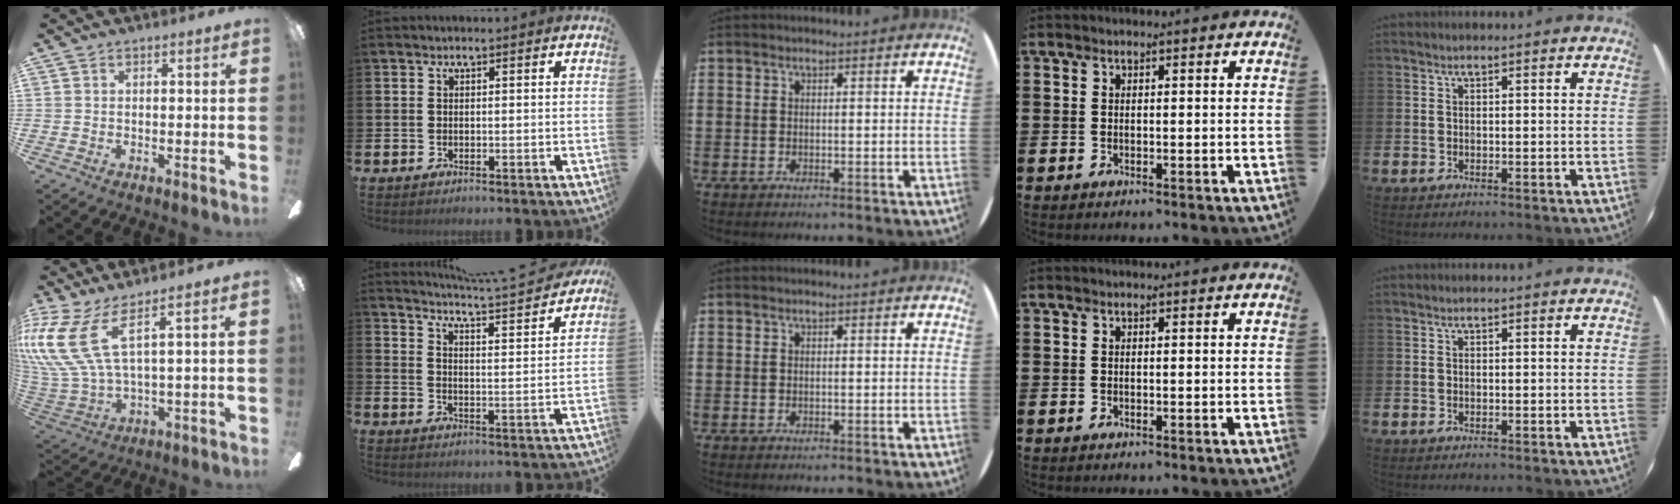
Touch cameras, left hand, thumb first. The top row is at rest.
{"thumb": {"total": 16.7, "force": [7.7, 6.9, 13.1], "torque": [-0.301, -0.035, 0.133]}, "index": {"total": 5.0, "force": [4.9, -0.7, 1.0], "torque": [-0.029, -0.045, 0.079]}}